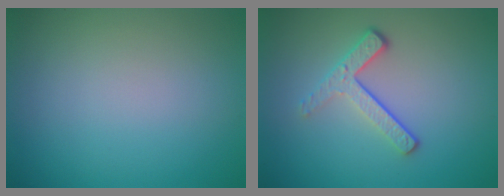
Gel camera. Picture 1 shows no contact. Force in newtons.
{"total": 3.3, "press": 2.3, "slide": 2.3}